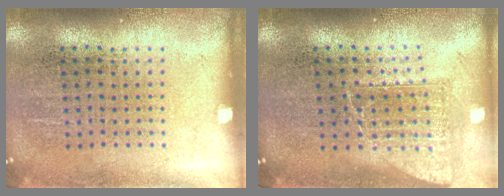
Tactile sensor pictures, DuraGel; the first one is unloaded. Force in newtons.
{"total": 1.3, "press": 1.0, "slide": 0.8}